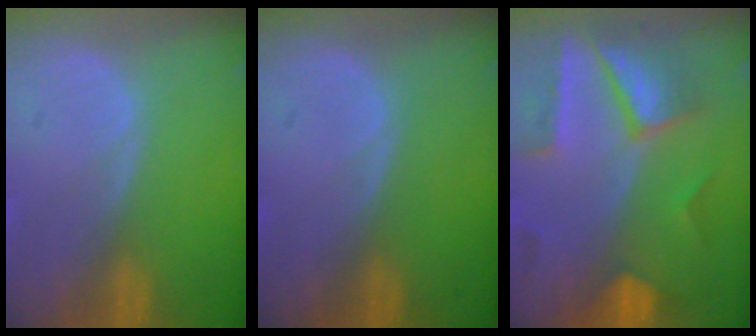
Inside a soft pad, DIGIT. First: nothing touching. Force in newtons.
{"total": 0.0}
{"total": 8.5, "press": 7.8, "slide": 3.4}